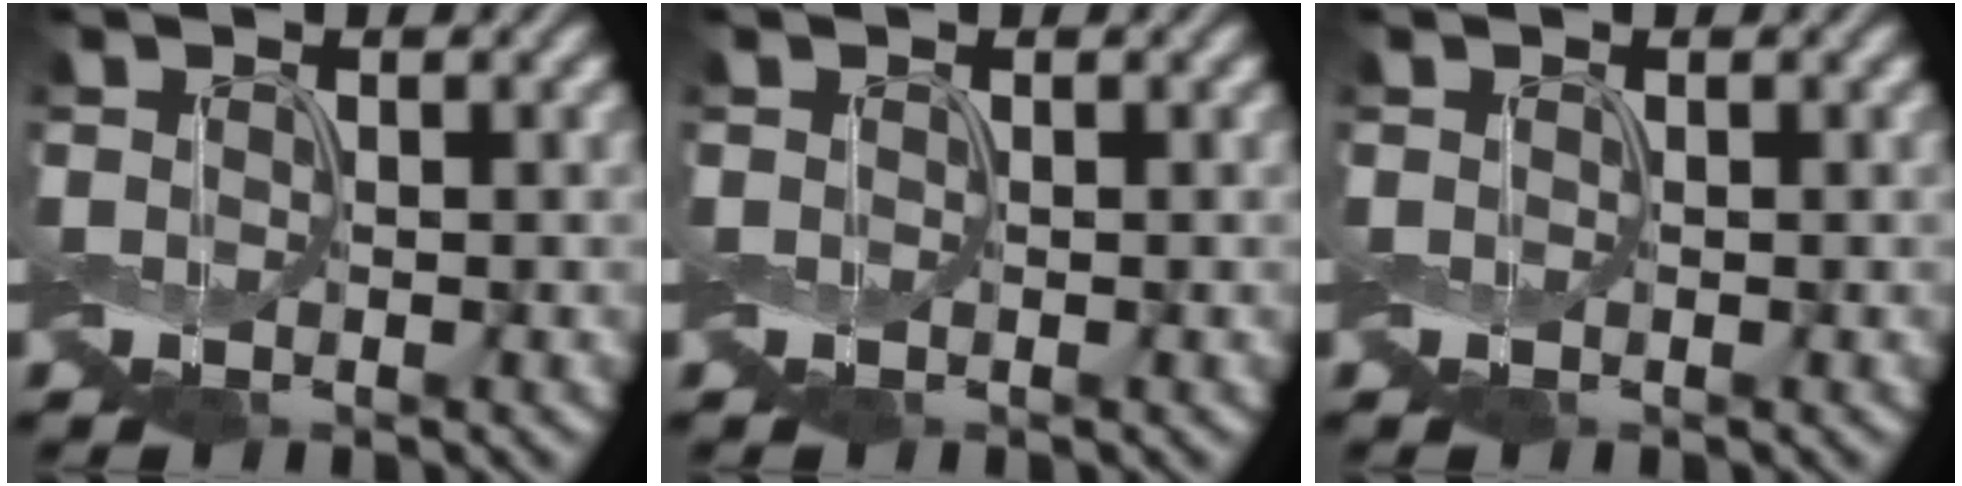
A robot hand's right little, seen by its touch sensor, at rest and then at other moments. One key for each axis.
{"total": 0.0}
{"total": 0.0}